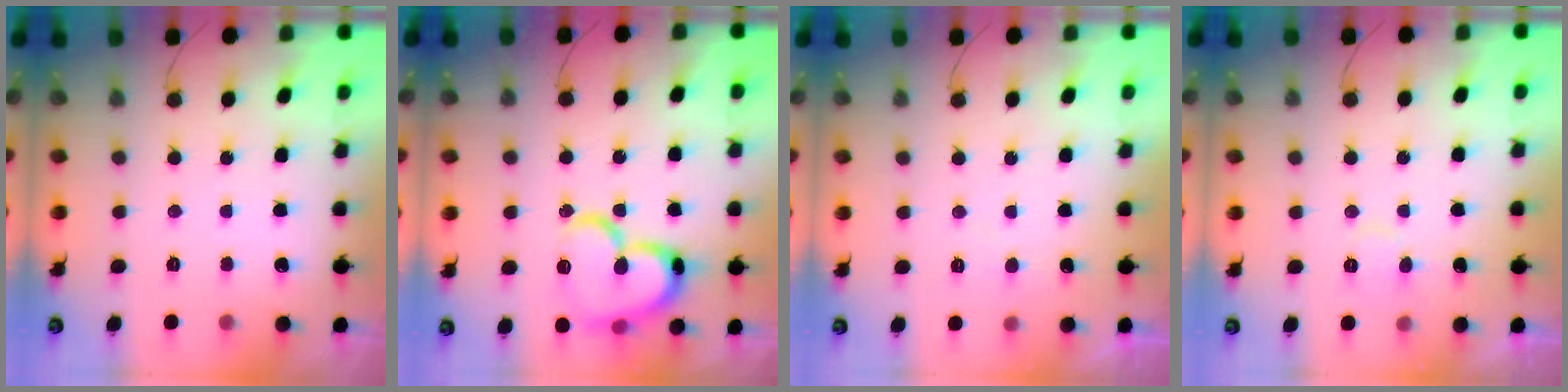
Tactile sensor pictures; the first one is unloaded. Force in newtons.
{"total": 19.7, "press": 19.5, "slide": 2.2}
{"total": 3.1, "press": 3.1, "slide": 0.2}
{"total": 6.1, "press": 6.1, "slide": 0.5}